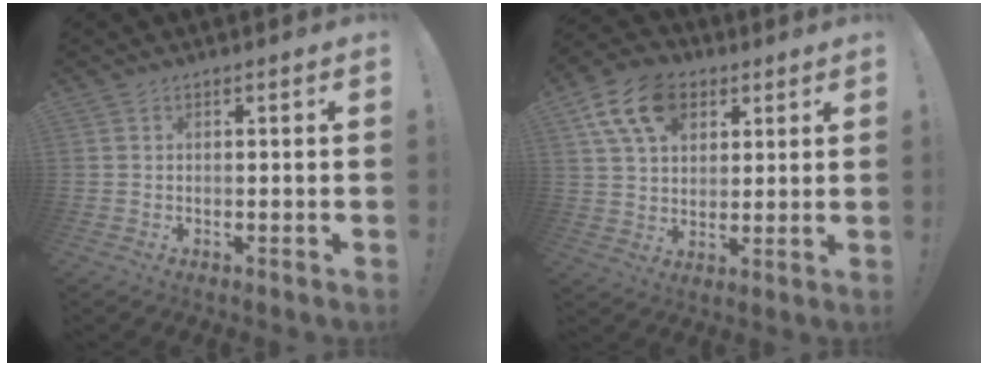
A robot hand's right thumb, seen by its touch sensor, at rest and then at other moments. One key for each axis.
{"total": 15.3, "fx": 6.7, "fy": 10.8, "fz": 8.5, "tx": -0.134, "ty": -0.022, "tz": 0.130}